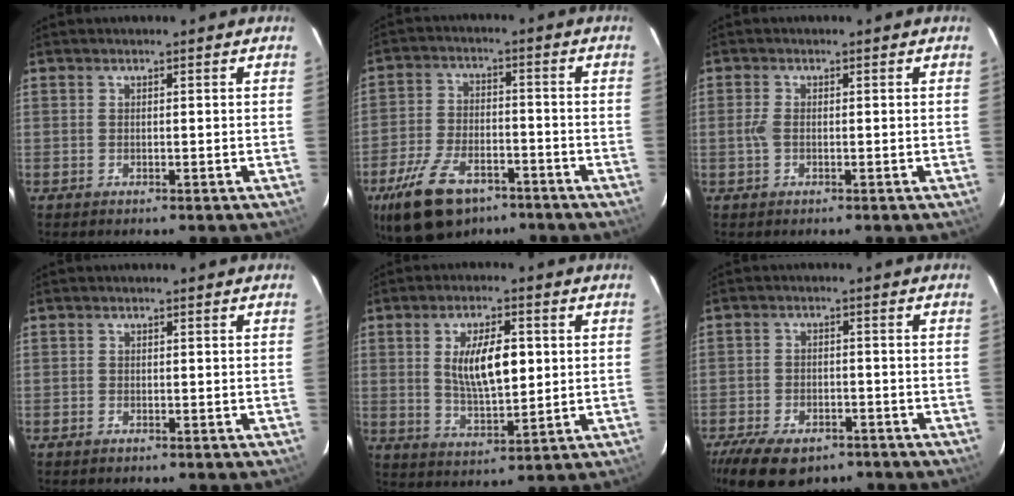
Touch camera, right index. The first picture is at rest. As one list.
[{"total": 15.2, "force": [-9.8, 7.9, 8.6], "torque": [-0.192, -0.012, -0.168]}, {"total": 1.9, "force": [-0.3, 1.0, 1.5], "torque": [-0.034, 0.001, -0.006]}, {"total": 0.8, "force": [-0.6, 0.5, 0.1], "torque": [-0.003, 0.001, -0.011]}, {"total": 10.4, "force": [1.7, 4.2, 9.4], "torque": [-0.167, 0.001, 0.036]}, {"total": 13.9, "force": [-9.7, 7.1, 7.1], "torque": [-0.176, -0.021, -0.156]}]